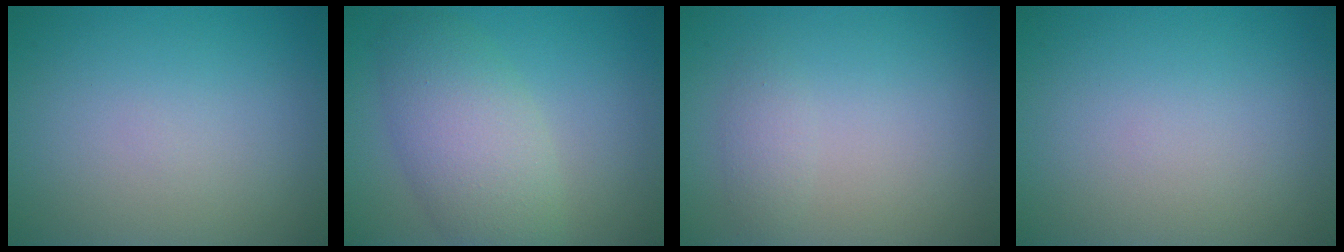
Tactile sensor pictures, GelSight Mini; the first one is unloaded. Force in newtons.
{"total": 5.8, "press": 5.7, "slide": 0.4}
{"total": 1.2, "press": 1.2, "slide": 0.1}
{"total": 0.0}